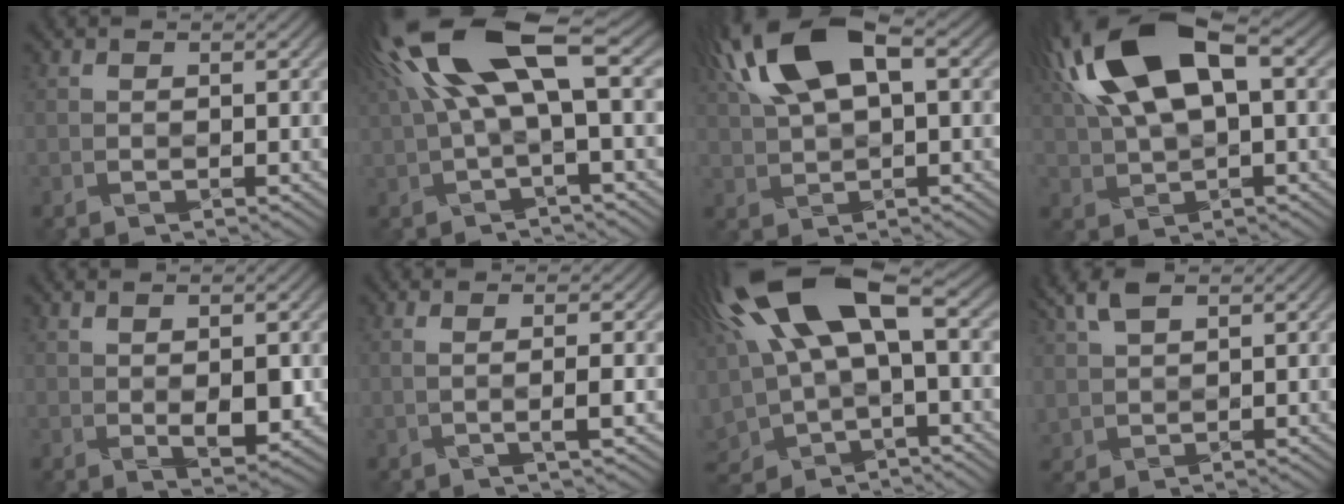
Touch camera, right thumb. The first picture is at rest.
{"total": 12.5, "force": [3.3, 3.3, 11.6], "torque": [-0.233, 0.022, 0.071]}
{"total": 11.6, "force": [4.5, 5.3, 9.3], "torque": [-0.205, 0.026, 0.084]}
{"total": 14.6, "force": [5.1, 6.7, 11.9], "torque": [-0.270, 0.025, 0.094]}
{"total": 3.4, "force": [0.6, 1.1, 3.1], "torque": [-0.061, -0.007, 0.020]}
{"total": 2.3, "force": [0.0, 0.3, 2.2], "torque": [-0.036, 0.005, -0.007]}
{"total": 16.8, "force": [4.7, 8.3, 13.9], "torque": [-0.333, 0.011, 0.098]}
{"total": 5.2, "force": [3.2, 2.4, 3.3], "torque": [-0.085, 0.014, 0.071]}